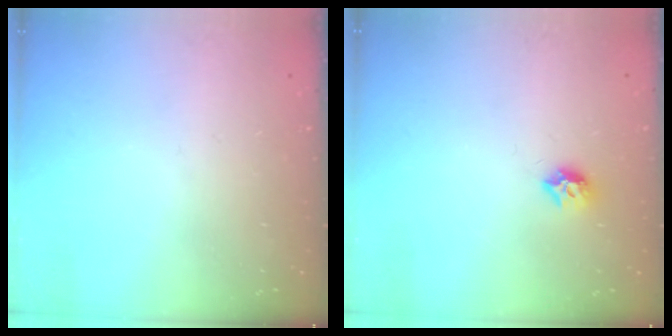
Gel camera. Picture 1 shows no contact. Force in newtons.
{"total": 7.5, "press": 7.4, "slide": 0.6}